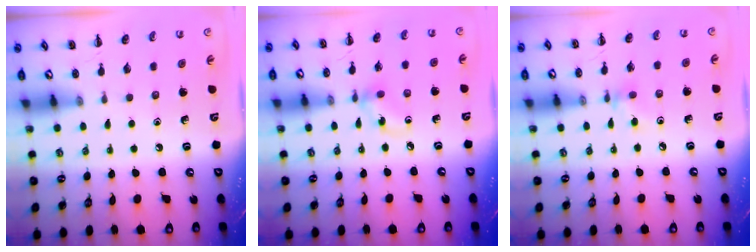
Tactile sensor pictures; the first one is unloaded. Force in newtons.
{"total": 4.3, "press": 4.1, "slide": 1.1}
{"total": 4.0, "press": 3.8, "slide": 1.2}